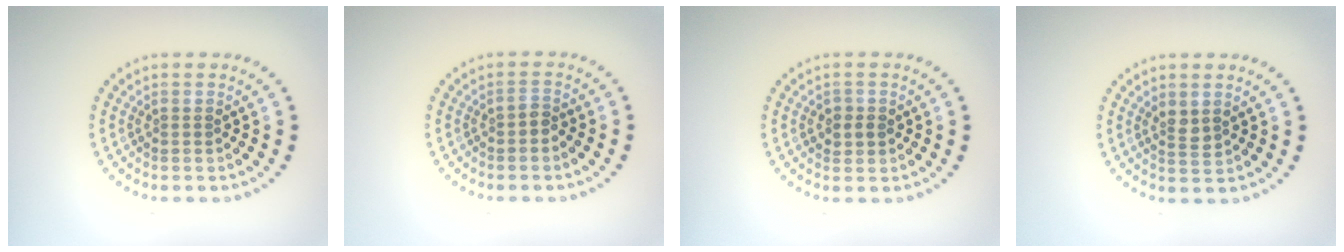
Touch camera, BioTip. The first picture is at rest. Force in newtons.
{"total": 1.0, "press": 0.8, "slide": 0.6}
{"total": 1.5, "press": 1.4, "slide": 0.5}
{"total": 1.4, "press": 1.4, "slide": 0.5}